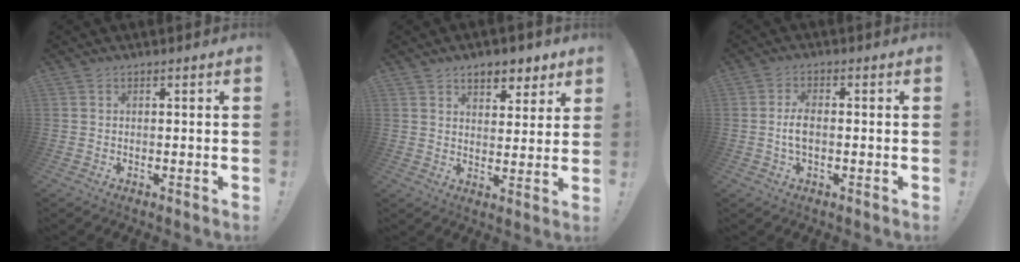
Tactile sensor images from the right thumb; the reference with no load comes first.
{"total": 7.1, "force": [5.3, 4.0, 2.6], "torque": [-0.018, -0.037, 0.093]}
{"total": 4.6, "force": [-0.5, 2.2, 4.0], "torque": [-0.090, 0.000, -0.014]}